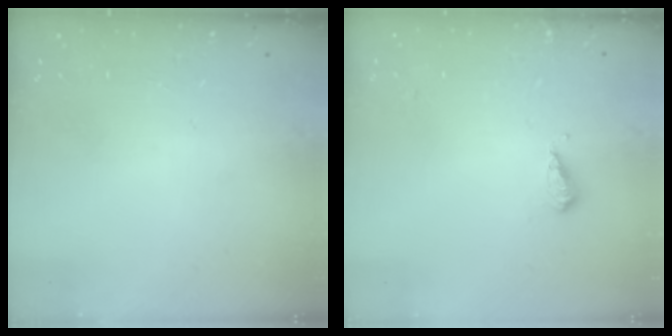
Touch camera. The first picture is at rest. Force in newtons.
{"total": 3.7, "press": 3.6, "slide": 1.0}